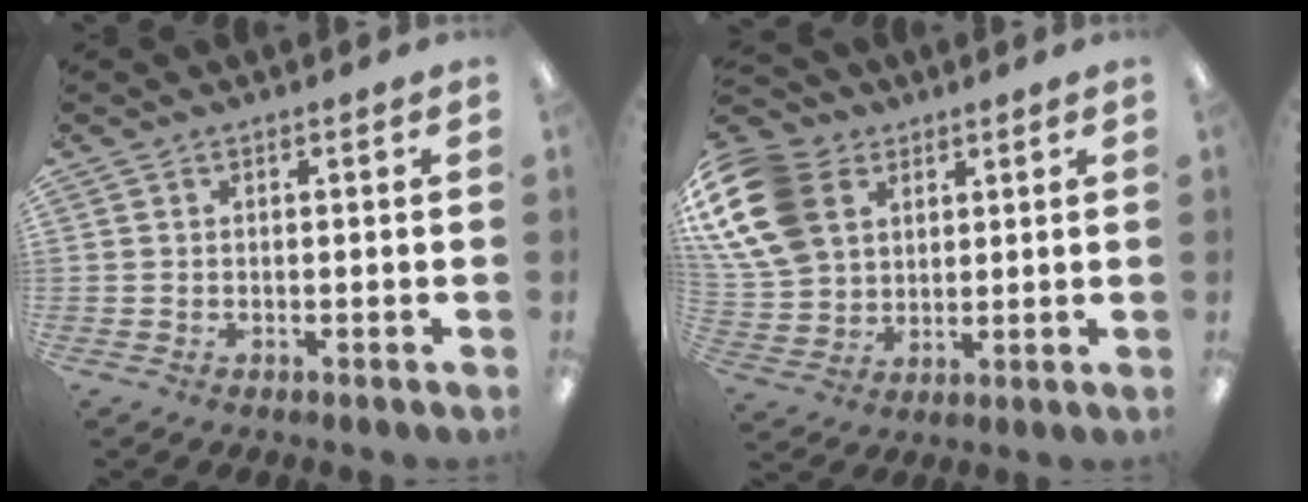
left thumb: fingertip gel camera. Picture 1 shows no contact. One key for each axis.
{"total": 17.8, "fx": 6.9, "fy": 13.4, "fz": 9.6, "tx": -0.224, "ty": -0.010, "tz": 0.132}